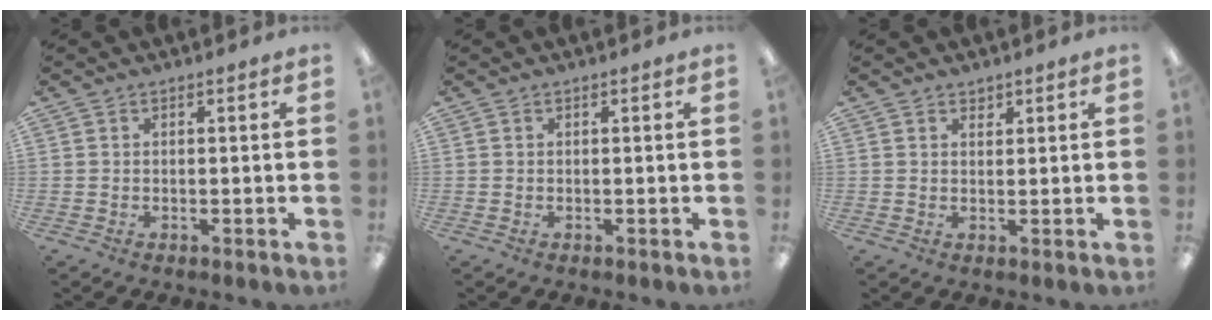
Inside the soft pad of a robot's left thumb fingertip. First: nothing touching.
{"total": 0.0}
{"total": 1.3, "force": [1.2, 0.6, 0.2], "torque": [0.004, -0.005, 0.021]}